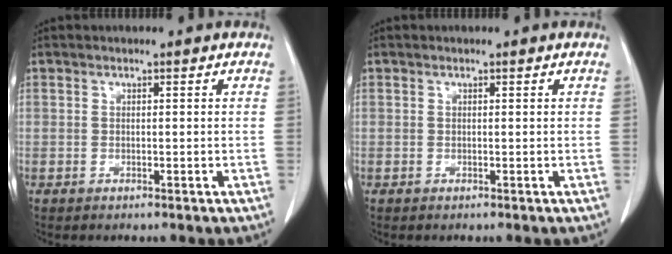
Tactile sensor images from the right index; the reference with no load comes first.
{"total": 0.0}